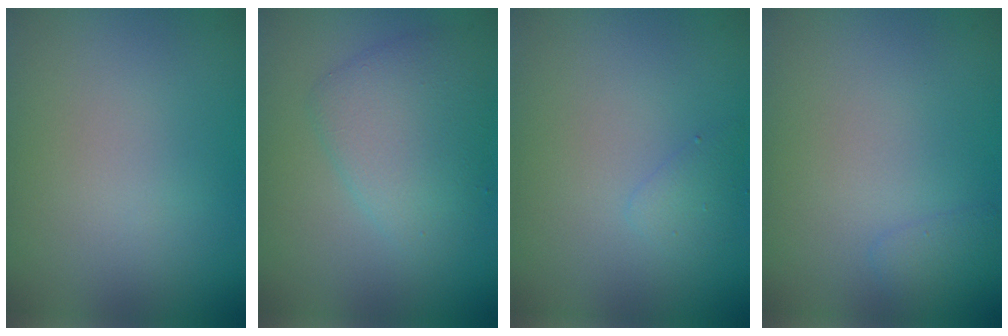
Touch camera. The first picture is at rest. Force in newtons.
{"total": 3.8, "press": 3.8, "slide": 0.1}
{"total": 1.0, "press": 1.0, "slide": 0.1}
{"total": 1.0, "press": 1.0, "slide": 0.1}